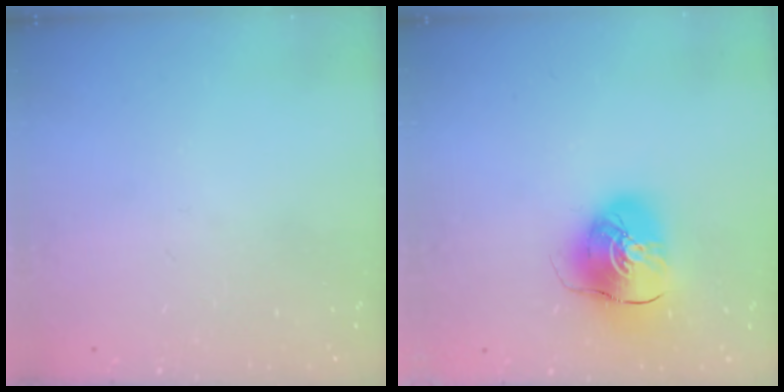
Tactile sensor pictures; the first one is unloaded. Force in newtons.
{"total": 9.9, "press": 9.8, "slide": 1.4}